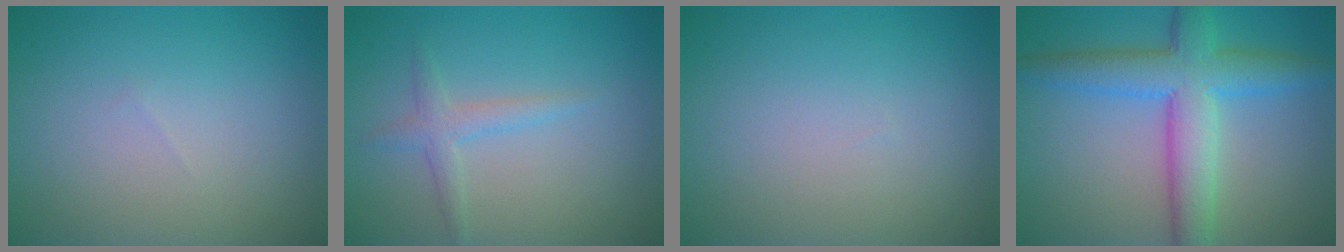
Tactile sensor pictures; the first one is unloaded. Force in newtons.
{"total": 1.8, "press": 1.8, "slide": 0.1}
{"total": 0.0}
{"total": 6.9, "press": 6.9, "slide": 0.2}